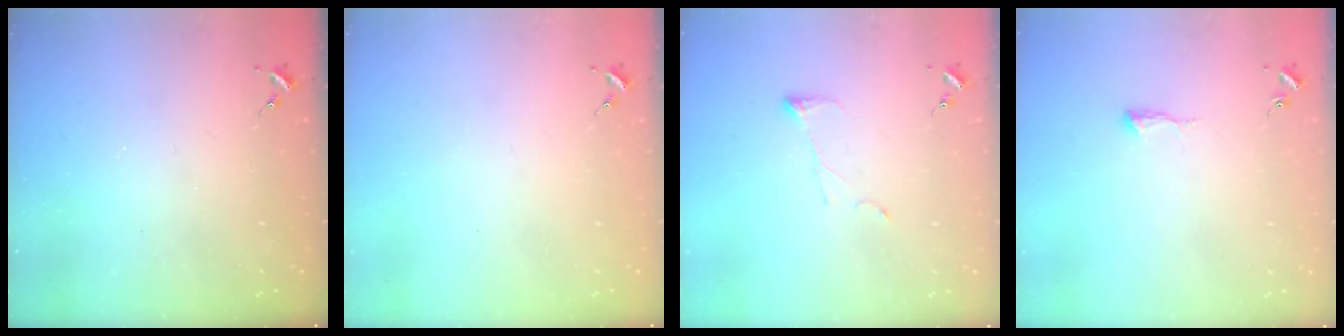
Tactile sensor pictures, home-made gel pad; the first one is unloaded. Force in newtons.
{"total": 0.0}
{"total": 6.3, "press": 6.3, "slide": 0.3}
{"total": 5.5, "press": 5.5, "slide": 0.5}